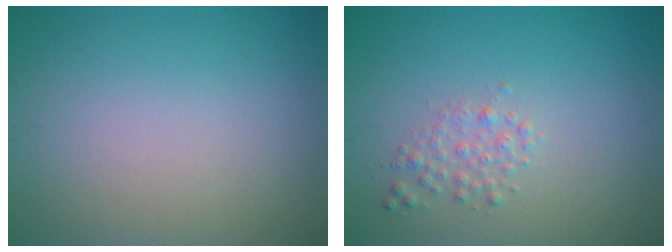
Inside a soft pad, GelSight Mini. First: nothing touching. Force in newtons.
{"total": 1.5, "press": 1.5, "slide": 0.1}